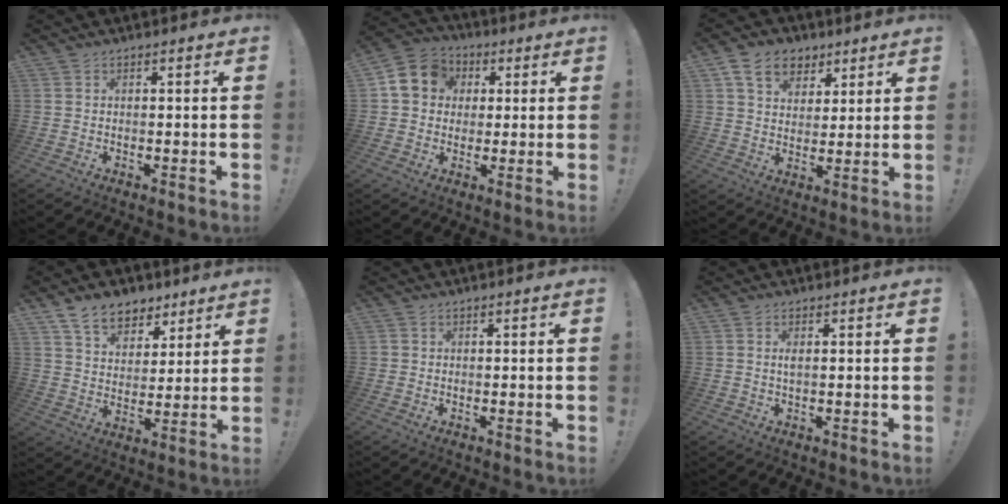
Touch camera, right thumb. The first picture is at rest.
{"total": 11.1, "force": [2.3, 9.8, 4.6], "torque": [-0.061, 0.007, 0.050]}
{"total": 11.3, "force": [6.1, 8.3, 4.7], "torque": [-0.071, -0.025, 0.119]}
{"total": 11.5, "force": [7.9, 7.2, 4.2], "torque": [-0.061, -0.049, 0.152]}
{"total": 0.6, "force": [-0.1, 0.6, 0.0], "torque": [-0.007, 0.003, 0.001]}
{"total": 1.4, "force": [0.3, 0.3, 1.4], "torque": [-0.028, 0.003, 0.003]}